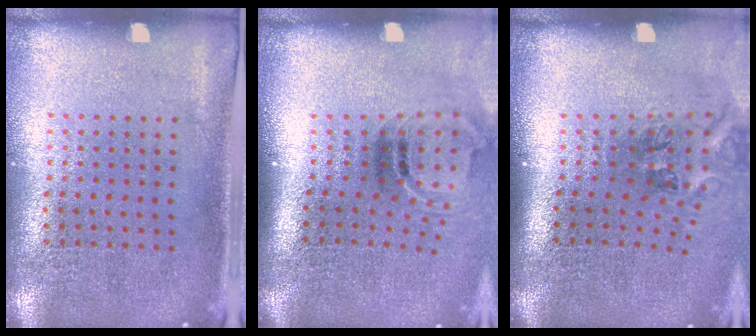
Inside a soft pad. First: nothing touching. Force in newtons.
{"total": 1.9, "press": 1.1, "slide": 1.5}
{"total": 1.7, "press": 1.1, "slide": 1.2}